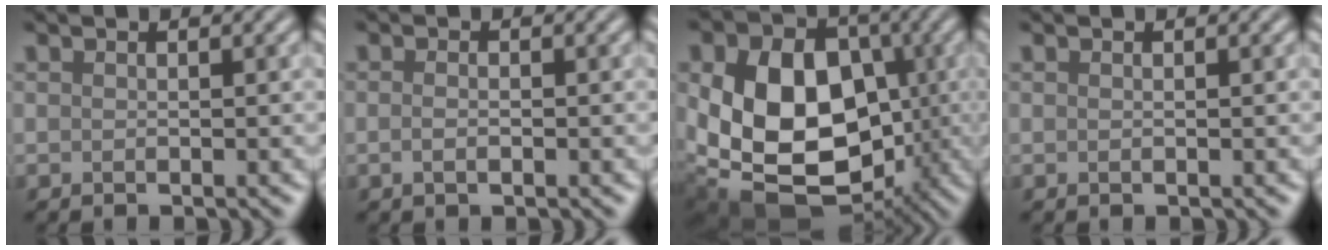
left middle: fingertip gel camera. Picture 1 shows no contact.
{"total": 1.1, "force": [-0.3, 0.5, 0.9], "torque": [-0.019, -0.002, -0.007]}
{"total": 14.3, "force": [-1.7, 10.3, 9.7], "torque": [-0.165, -0.013, -0.027]}
{"total": 0.0}